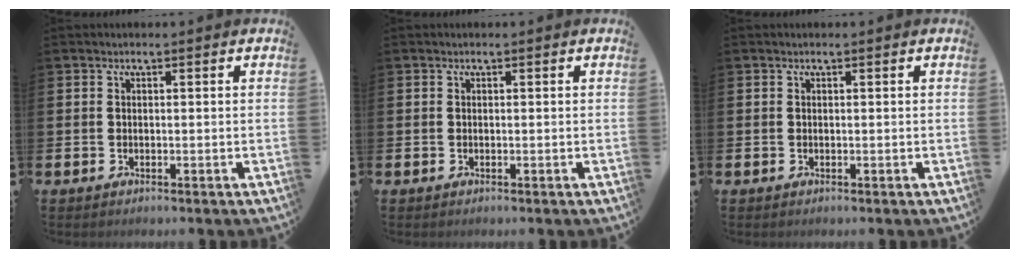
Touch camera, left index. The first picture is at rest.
{"total": 0.0}
{"total": 0.0}